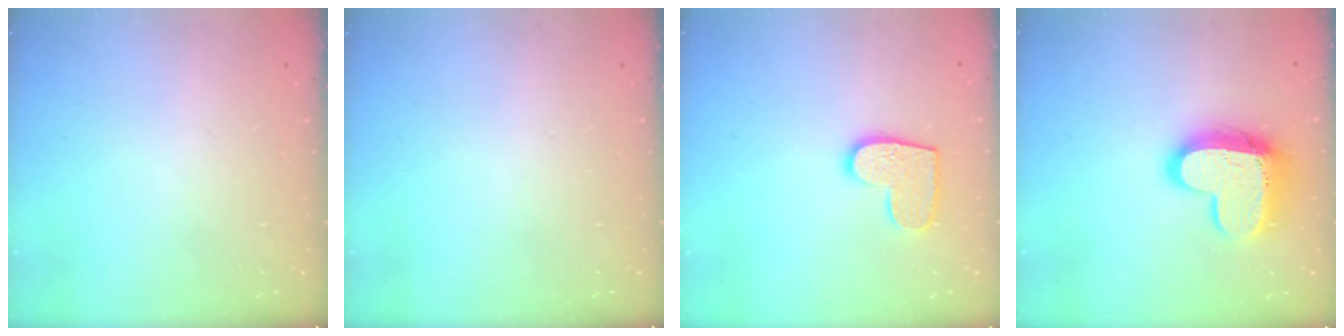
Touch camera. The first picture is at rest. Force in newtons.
{"total": 0.0}
{"total": 10.5, "press": 10.5, "slide": 0.6}
{"total": 15.1, "press": 15.0, "slide": 1.2}